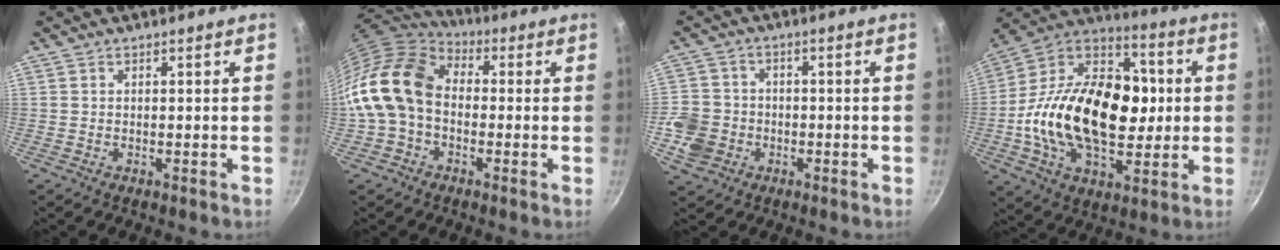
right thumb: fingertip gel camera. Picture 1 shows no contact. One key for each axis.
{"total": 16.4, "fx": -1.2, "fy": 12.1, "fz": 11.1, "tx": -0.201, "ty": 0.041, "tz": -0.040}
{"total": 8.3, "fx": -2.7, "fy": 7.3, "fz": 2.9, "tx": -0.039, "ty": 0.023, "tz": -0.057}
{"total": 29.0, "fx": -0.9, "fy": 18.4, "fz": 22.4, "tx": -0.360, "ty": 0.036, "tz": -0.027}